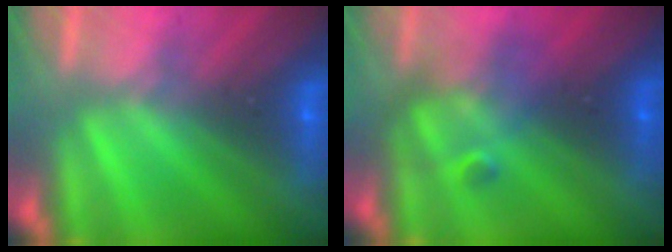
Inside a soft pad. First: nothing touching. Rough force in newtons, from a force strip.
{"total": 2.6}